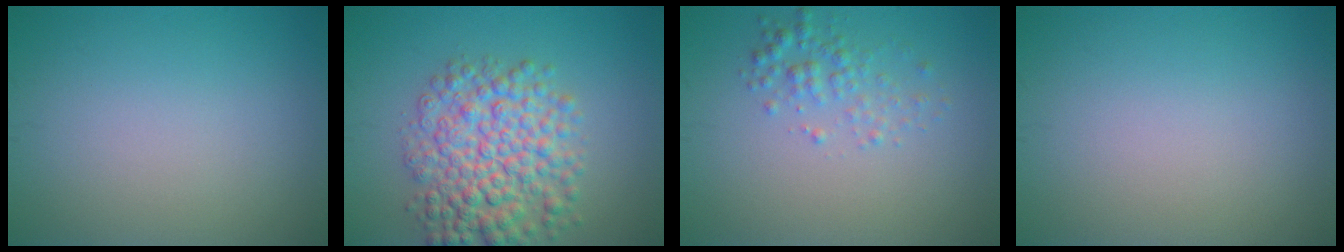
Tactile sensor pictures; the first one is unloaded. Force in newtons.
{"total": 7.4, "press": 7.4, "slide": 0.1}
{"total": 2.0, "press": 2.0, "slide": 0.1}
{"total": 0.0}